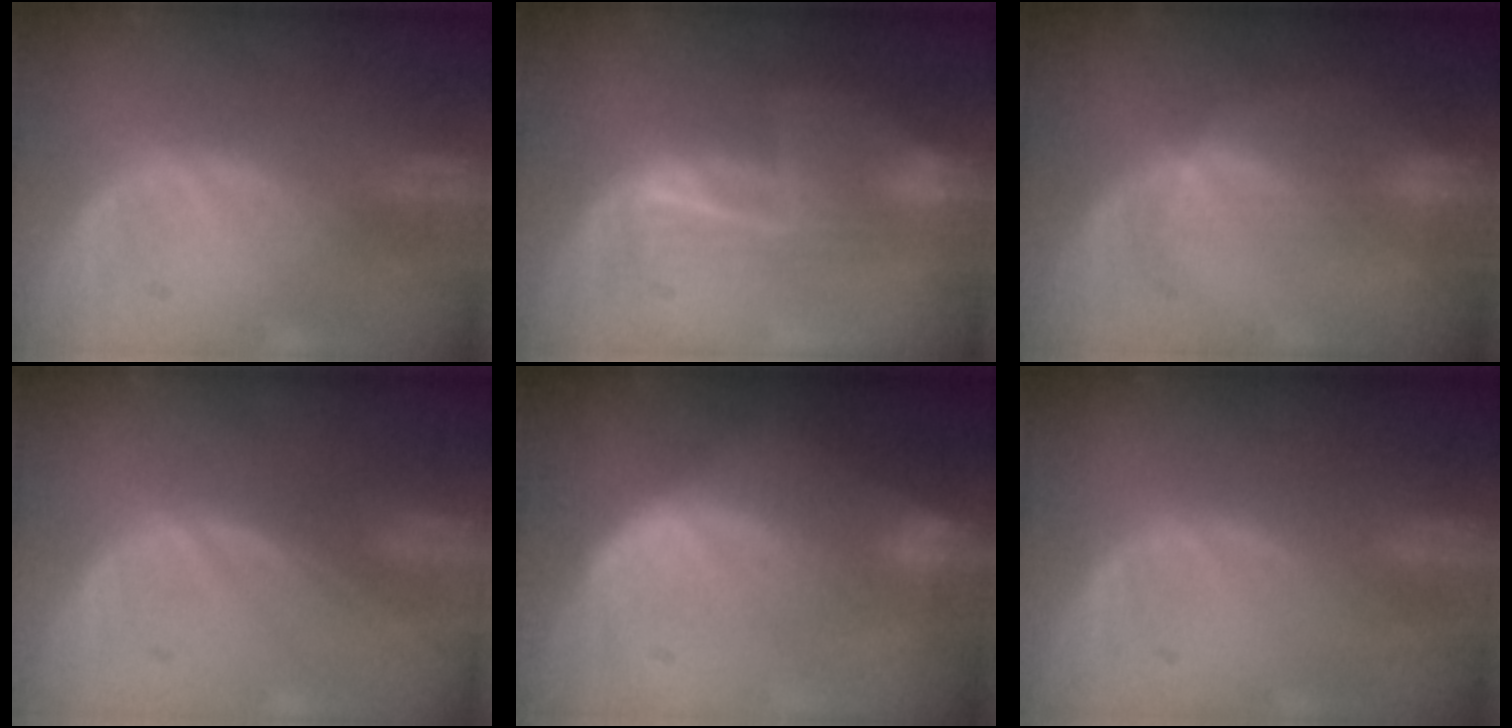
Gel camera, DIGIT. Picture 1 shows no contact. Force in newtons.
{"total": 6.8, "press": 5.9, "slide": 3.5}
{"total": 2.7, "press": 2.4, "slide": 1.2}
{"total": 0.0}
{"total": 7.2, "press": 6.6, "slide": 2.9}
{"total": 0.0}